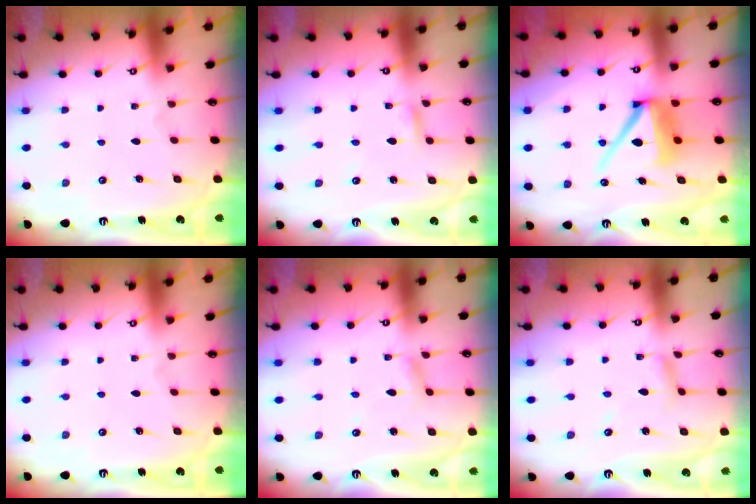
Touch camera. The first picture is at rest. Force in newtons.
{"total": 2.0, "press": 2.0, "slide": 0.1}
{"total": 11.0, "press": 10.9, "slide": 1.5}
{"total": 0.0}
{"total": 2.6, "press": 2.6, "slide": 0.2}
{"total": 4.8, "press": 4.8, "slide": 0.4}